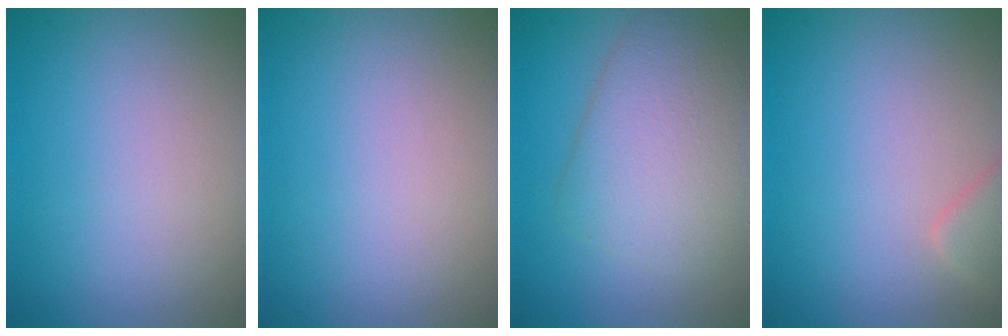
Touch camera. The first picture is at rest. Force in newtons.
{"total": 0.0}
{"total": 5.5, "press": 5.5, "slide": 0.2}
{"total": 2.0, "press": 2.0, "slide": 0.2}